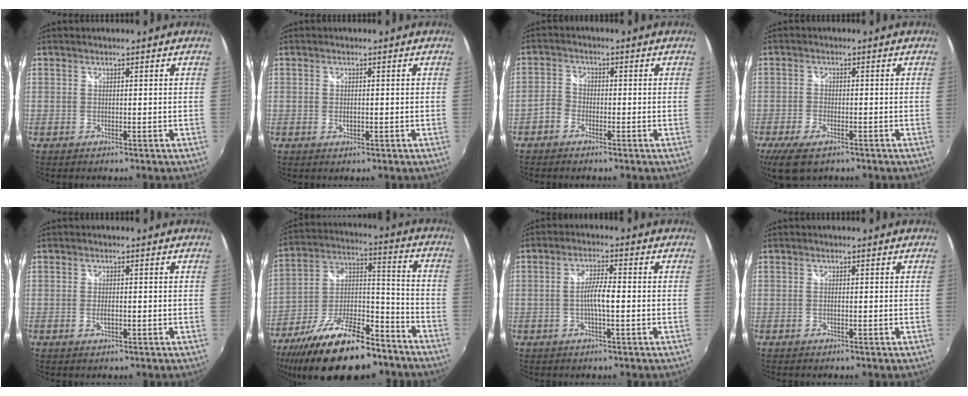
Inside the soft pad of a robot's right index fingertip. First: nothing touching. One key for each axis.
{"total": 1.3, "fx": -0.2, "fy": 0.8, "fz": 0.9, "tx": -0.017, "ty": -0.001, "tz": -0.003}
{"total": 3.0, "fx": -1.9, "fy": 2.2, "fz": 0.9, "tx": -0.019, "ty": 0.011, "tz": -0.040}
{"total": 7.6, "fx": -4.9, "fy": 3.3, "fz": 4.8, "tx": -0.118, "ty": -0.023, "tz": -0.088}
{"total": 2.0, "fx": -0.5, "fy": 0.9, "fz": 1.7, "tx": -0.031, "ty": -0.003, "tz": -0.007}
{"total": 24.7, "fx": -16.6, "fy": 9.6, "fz": 15.6, "tx": -0.289, "ty": -0.009, "tz": -0.260}
{"total": 4.6, "fx": -0.9, "fy": 0.5, "fz": 4.5, "tx": -0.083, "ty": 0.003, "tz": -0.015}
{"total": 0.7, "fx": -0.2, "fy": 0.0, "fz": 0.7, "tx": -0.013, "ty": 0.002, "tz": -0.005}